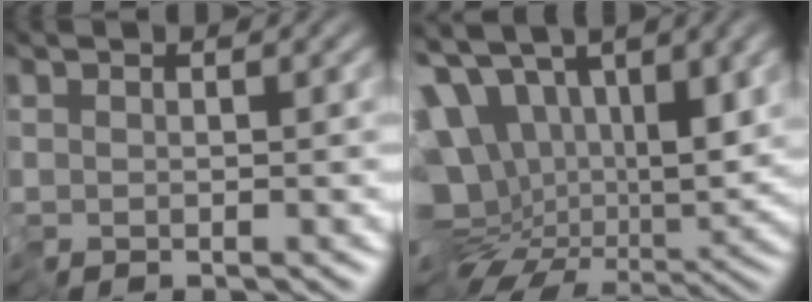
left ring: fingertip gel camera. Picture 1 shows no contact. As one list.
[{"total": 14.6, "force": [3.6, 9.5, 10.5], "torque": [-0.183, -0.007, 0.087]}]